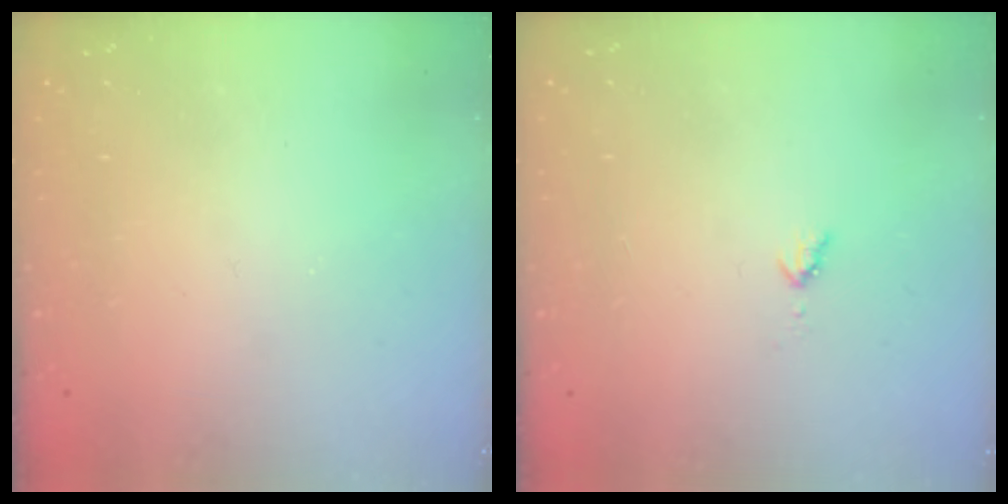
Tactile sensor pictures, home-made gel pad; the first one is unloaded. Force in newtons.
{"total": 2.8, "press": 2.8, "slide": 0.4}